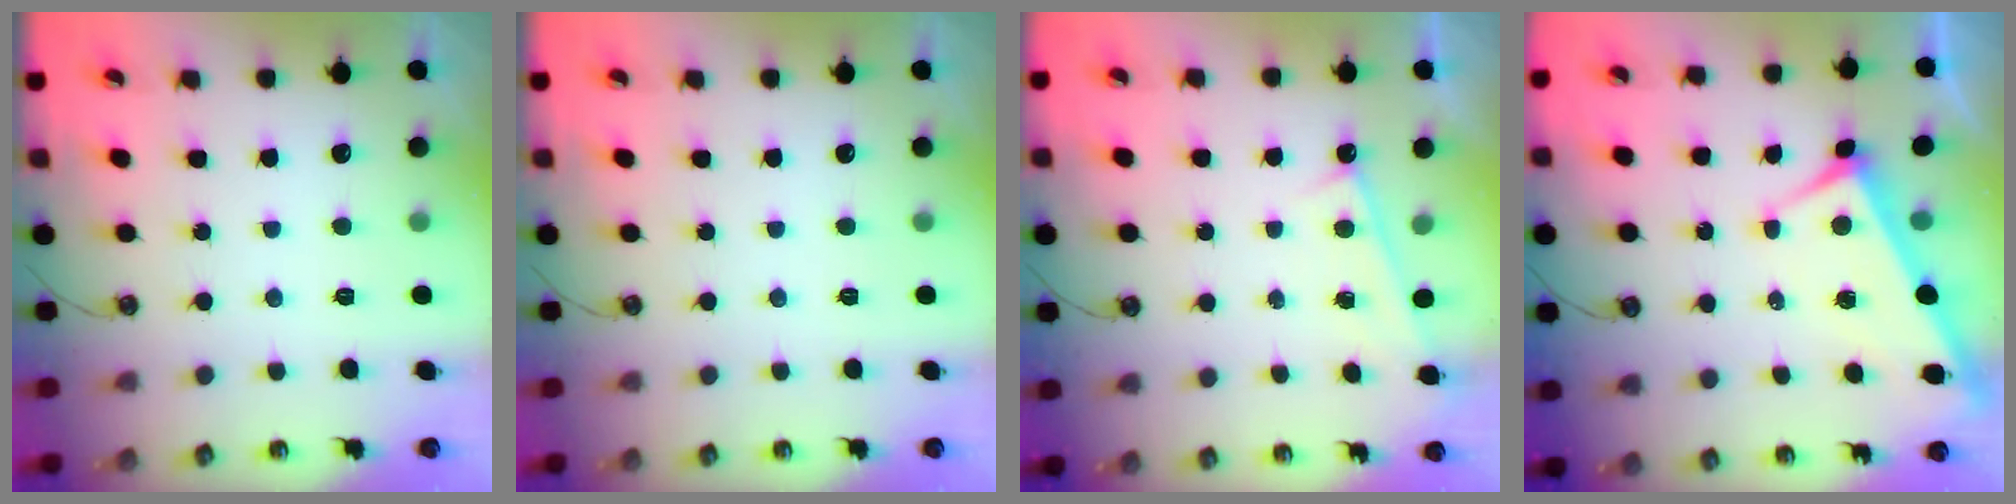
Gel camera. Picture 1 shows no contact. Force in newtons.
{"total": 0.0}
{"total": 0.8, "press": 0.7, "slide": 0.4}
{"total": 3.6, "press": 3.6, "slide": 0.4}